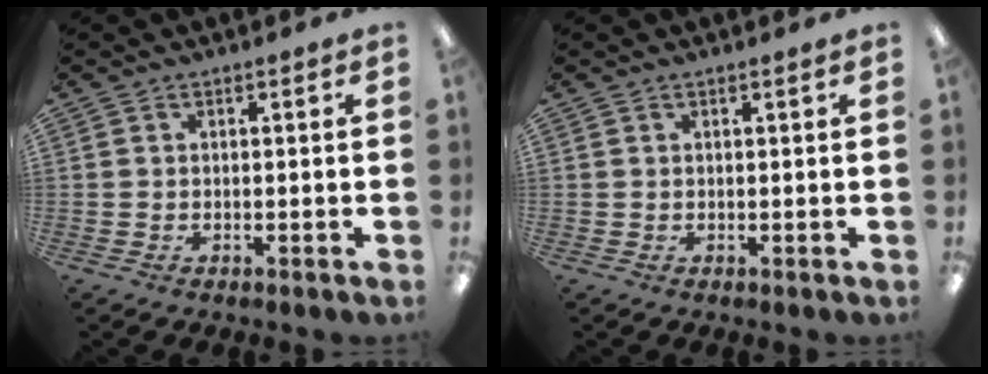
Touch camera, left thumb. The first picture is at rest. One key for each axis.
{"total": 0.6, "fx": 0.5, "fy": 0.0, "fz": 0.4, "tx": -0.009, "ty": 0.001, "tz": 0.008}